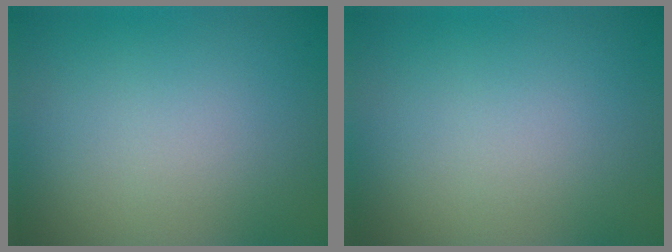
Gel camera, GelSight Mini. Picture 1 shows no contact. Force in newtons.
{"total": 0.0}